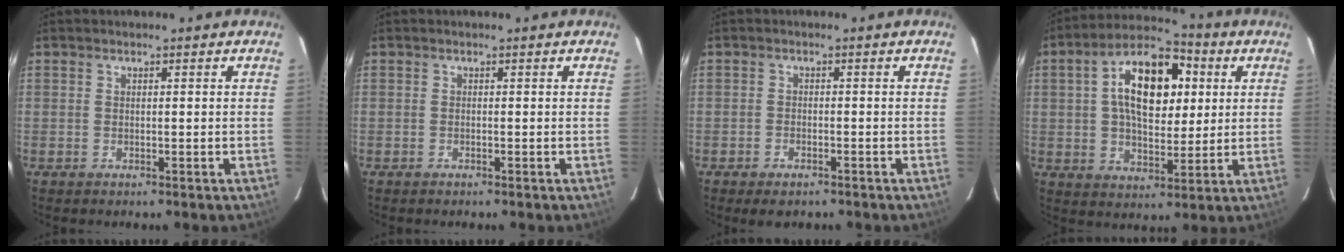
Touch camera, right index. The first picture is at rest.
{"total": 0.0}
{"total": 3.3, "force": [-2.4, 1.8, 1.5], "torque": [-0.037, -0.004, -0.038]}
{"total": 15.5, "force": [3.8, 8.5, 12.5], "torque": [-0.213, 0.037, 0.059]}